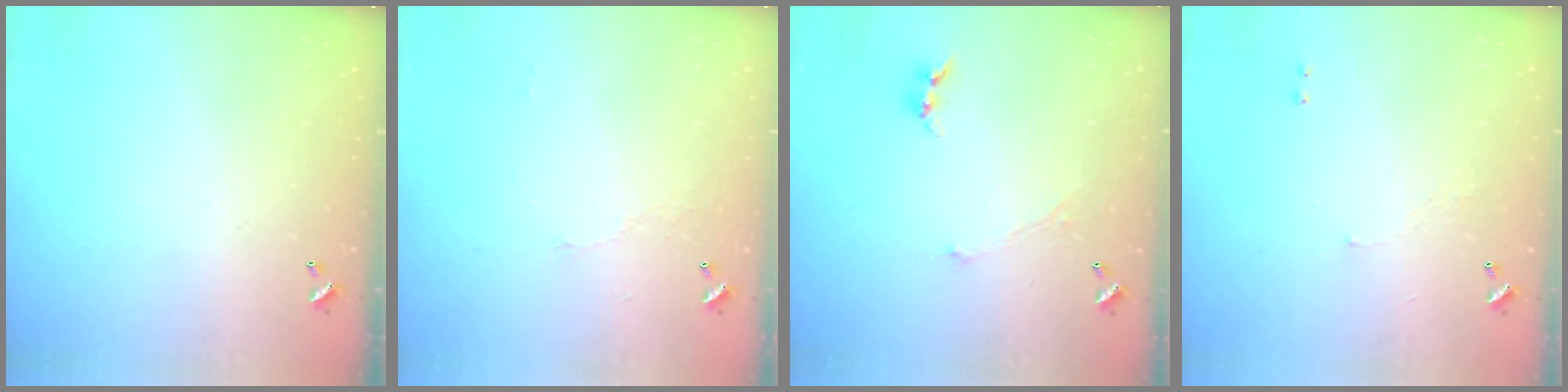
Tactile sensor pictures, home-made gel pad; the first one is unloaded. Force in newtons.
{"total": 2.9, "press": 2.8, "slide": 0.6}
{"total": 0.8, "press": 0.7, "slide": 0.3}
{"total": 1.3, "press": 1.2, "slide": 0.5}